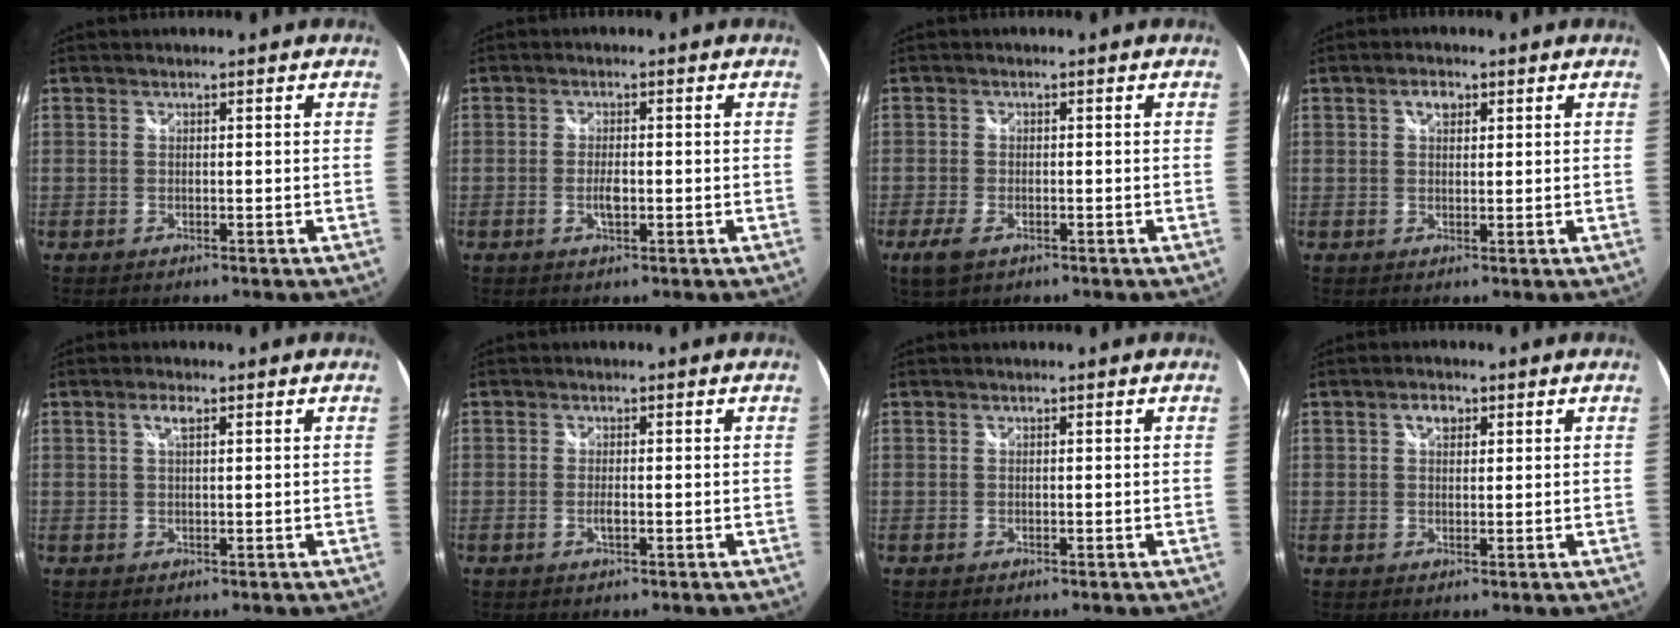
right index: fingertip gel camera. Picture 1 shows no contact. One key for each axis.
{"total": 2.7, "fx": -0.7, "fy": 1.1, "fz": 2.3, "tx": -0.043, "ty": -0.003, "tz": -0.013}
{"total": 4.1, "fx": -2.4, "fy": 2.0, "fz": 2.7, "tx": -0.066, "ty": -0.011, "tz": -0.046}
{"total": 2.5, "fx": 1.0, "fy": 1.6, "fz": 1.6, "tx": -0.023, "ty": 0.007, "tz": 0.016}
{"total": 2.0, "fx": 0.8, "fy": 0.6, "fz": 1.7, "tx": -0.031, "ty": 0.004, "tz": 0.013}
{"total": 1.3, "fx": -0.5, "fy": 0.4, "fz": 1.2, "tx": -0.024, "ty": -0.002, "tz": -0.009}
{"total": 0.0}
{"total": 2.4, "fx": 1.0, "fy": 1.6, "fz": 1.5, "tx": -0.022, "ty": 0.007, "tz": 0.015}